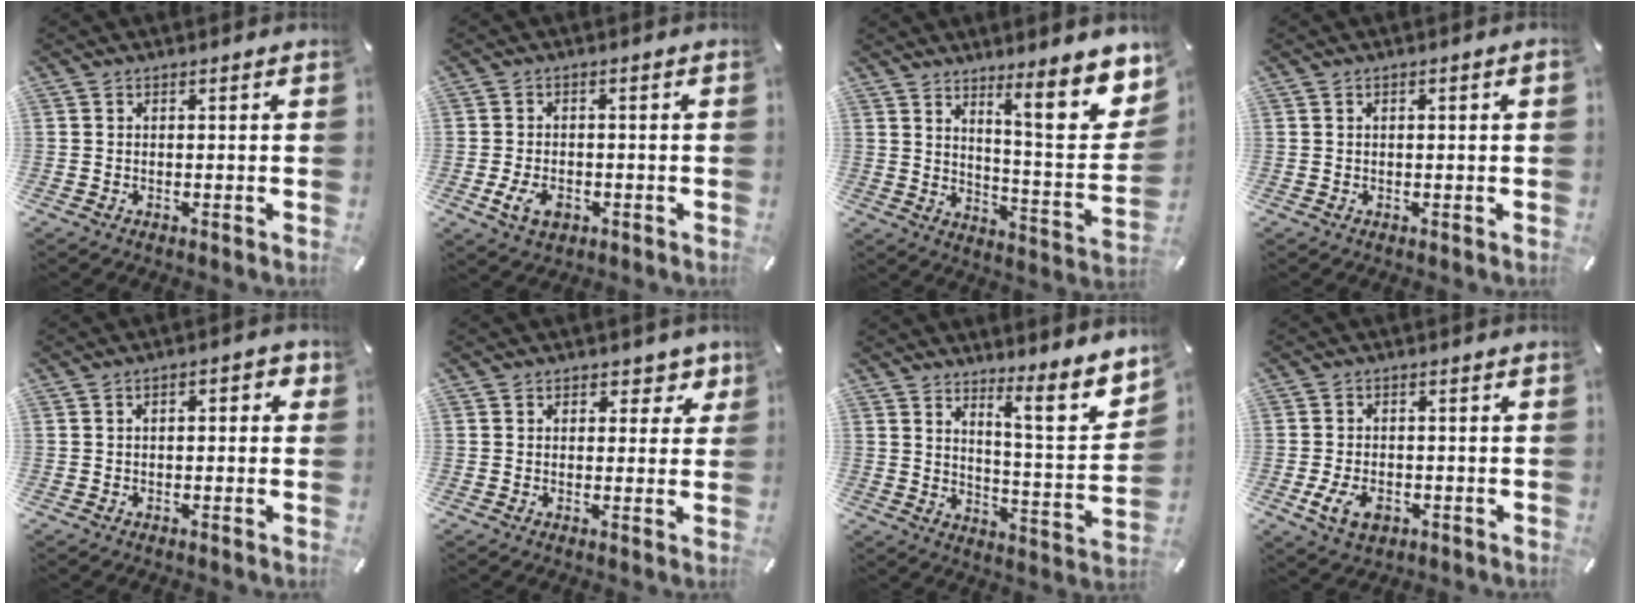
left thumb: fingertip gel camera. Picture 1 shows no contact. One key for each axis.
{"total": 5.0, "fx": -1.7, "fy": 3.3, "fz": 3.4, "tx": -0.076, "ty": 0.003, "tz": -0.033}
{"total": 14.0, "fx": 10.1, "fy": 2.9, "fz": 9.2, "tx": -0.117, "ty": -0.095, "tz": 0.161}
{"total": 1.2, "fx": 0.1, "fy": 0.1, "fz": 1.2, "tx": -0.020, "ty": -0.003, "tz": 0.001}
{"total": 3.4, "fx": -0.2, "fy": 1.8, "fz": 2.9, "tx": -0.036, "ty": 0.005, "tz": -0.009}
{"total": 4.5, "fx": 2.4, "fy": 3.2, "fz": 2.1, "tx": -0.002, "ty": -0.011, "tz": 0.031}
{"total": 9.8, "fx": 7.9, "fy": 1.5, "fz": 5.6, "tx": -0.070, "ty": -0.089, "tz": 0.127}
{"total": 6.0, "fx": -2.1, "fy": 4.0, "fz": 3.9, "tx": -0.095, "ty": 0.002, "tz": -0.040}